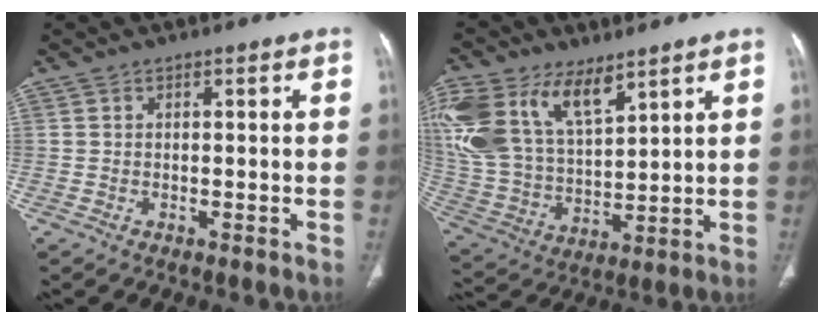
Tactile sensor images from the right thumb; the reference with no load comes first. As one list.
[{"total": 22.1, "force": [12.0, 12.0, 14.1], "torque": [-0.309, -0.017, 0.243]}]